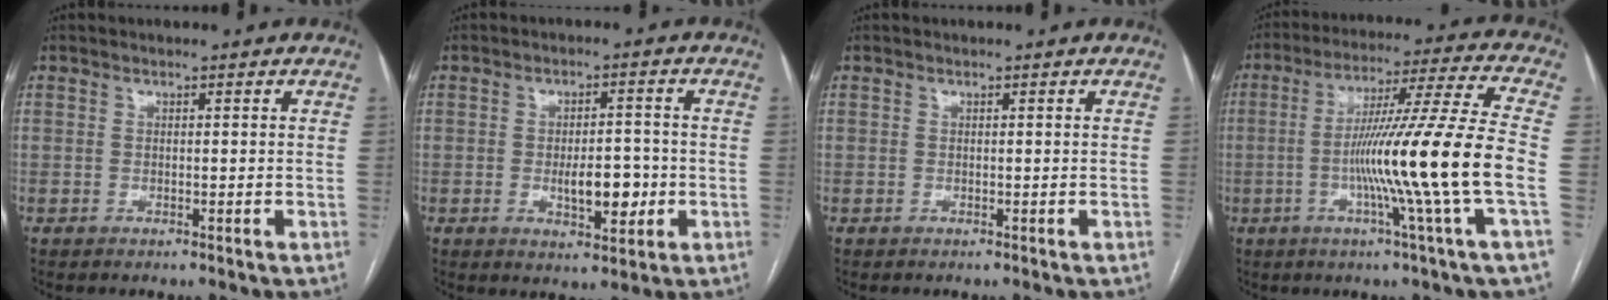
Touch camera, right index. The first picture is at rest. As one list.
[{"total": 6.6, "force": [-1.4, 2.6, 5.9], "torque": [-0.093, -0.001, -0.016]}, {"total": 0.0}, {"total": 18.0, "force": [-3.8, -3.2, 17.3], "torque": [-0.291, -0.013, -0.075]}]